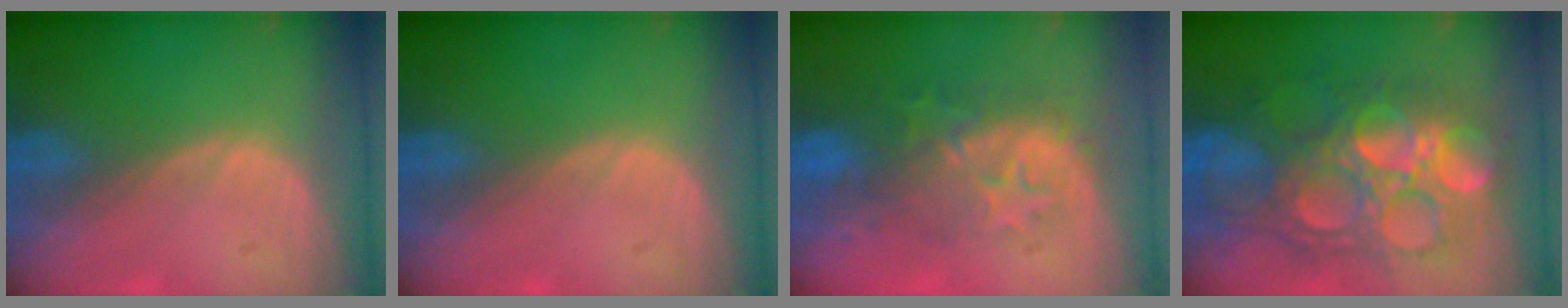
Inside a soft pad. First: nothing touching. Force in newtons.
{"total": 0.0}
{"total": 8.1, "press": 8.1, "slide": 0.8}
{"total": 13.6, "press": 13.5, "slide": 1.5}